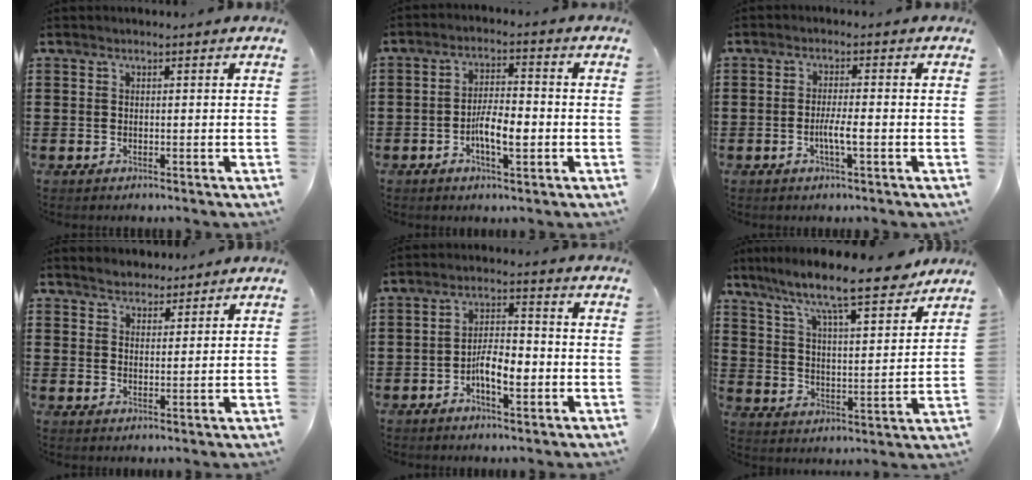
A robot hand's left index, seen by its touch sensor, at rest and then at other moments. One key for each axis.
{"total": 5.4, "fx": -1.7, "fy": 1.9, "fz": 4.7, "tx": -0.096, "ty": 0.004, "tz": -0.036}
{"total": 3.3, "fx": -1.1, "fy": 0.4, "fz": 3.1, "tx": -0.063, "ty": -0.003, "tz": -0.022}
{"total": 2.8, "fx": 2.6, "fy": 1.1, "fz": 0.0, "tx": -0.008, "ty": 0.005, "tz": 0.050}
{"total": 5.2, "fx": -2.0, "fy": 2.1, "fz": 4.3, "tx": -0.082, "ty": 0.006, "tz": -0.040}
{"total": 9.2, "fx": 8.0, "fy": 0.5, "fz": 4.4, "tx": -0.109, "ty": -0.054, "tz": 0.130}